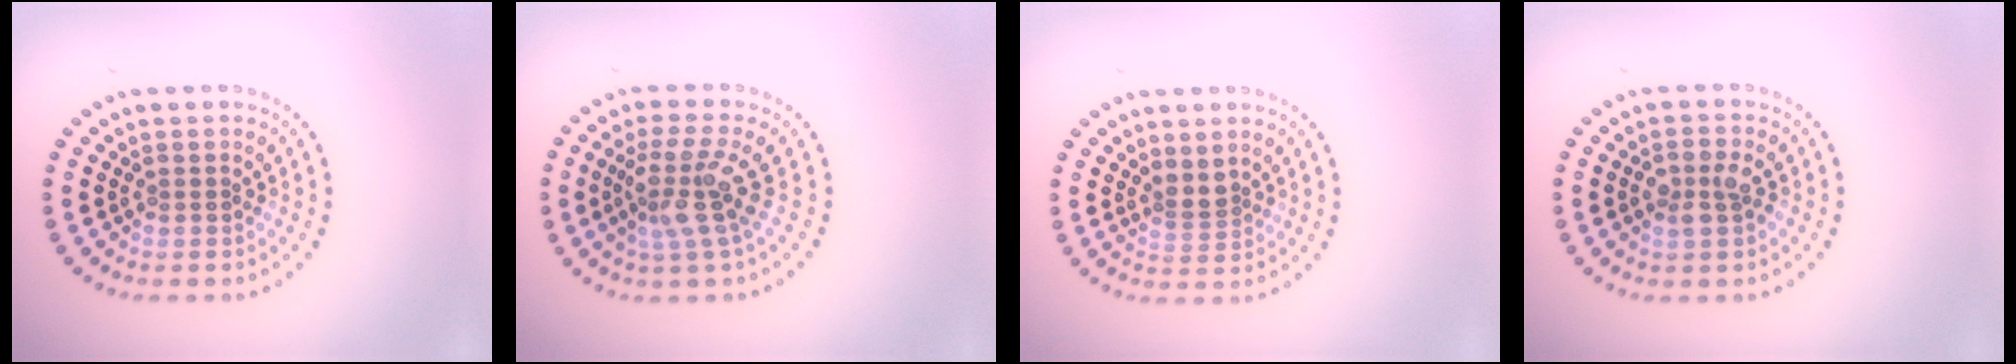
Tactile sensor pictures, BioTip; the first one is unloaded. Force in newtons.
{"total": 3.9, "press": 3.0, "slide": 2.6}
{"total": 1.8, "press": 1.3, "slide": 1.2}
{"total": 2.6, "press": 2.5, "slide": 0.4}